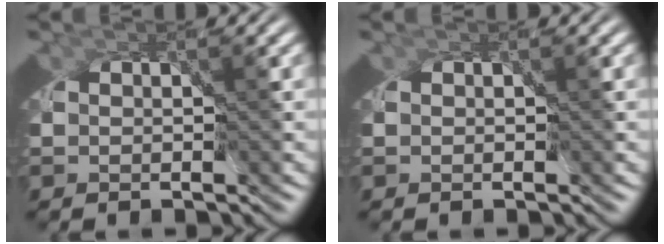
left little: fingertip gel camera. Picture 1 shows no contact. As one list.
[{"total": 0.0}]